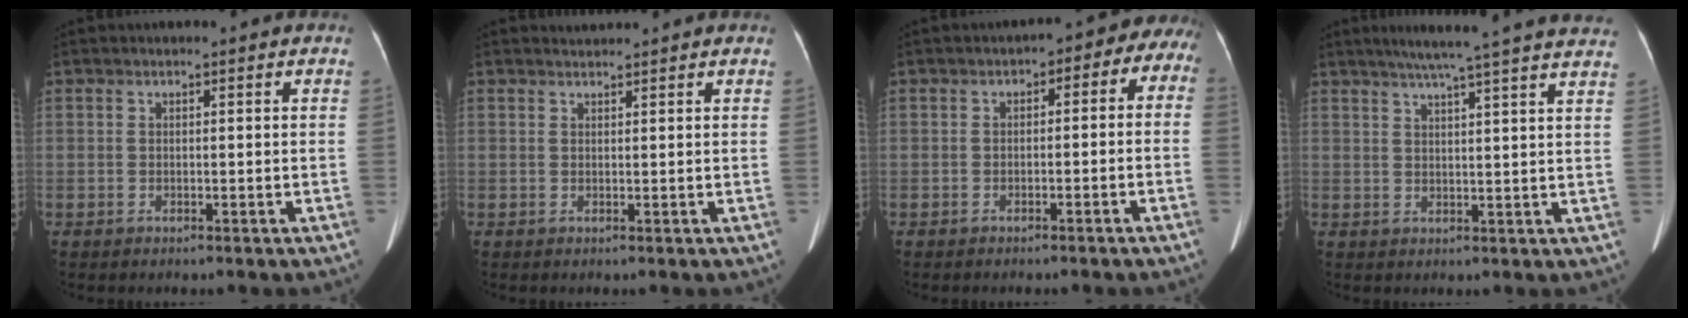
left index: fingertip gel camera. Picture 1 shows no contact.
{"total": 1.0, "force": [0.9, -0.2, -0.2], "torque": [-0.008, 0.004, 0.020]}
{"total": 5.8, "force": [-0.9, 3.9, 4.2], "torque": [-0.035, 0.045, -0.018]}
{"total": 19.0, "force": [16.4, -0.5, 9.6], "torque": [-0.146, 0.004, 0.202]}